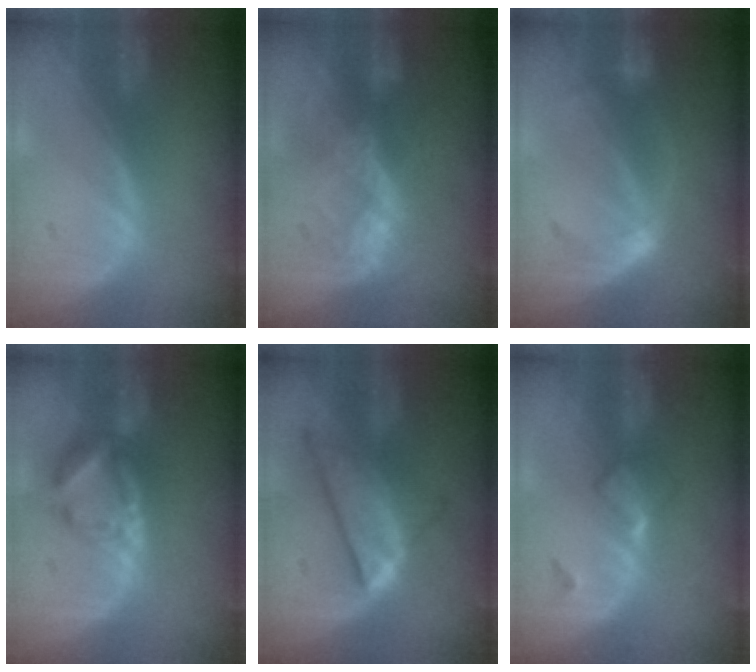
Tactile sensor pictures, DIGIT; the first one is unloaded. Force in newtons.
{"total": 6.5, "press": 6.5, "slide": 0.4}
{"total": 5.3, "press": 5.2, "slide": 1.2}
{"total": 7.0, "press": 6.2, "slide": 3.4}
{"total": 8.6, "press": 8.6, "slide": 0.5}
{"total": 4.8, "press": 4.2, "slide": 2.4}